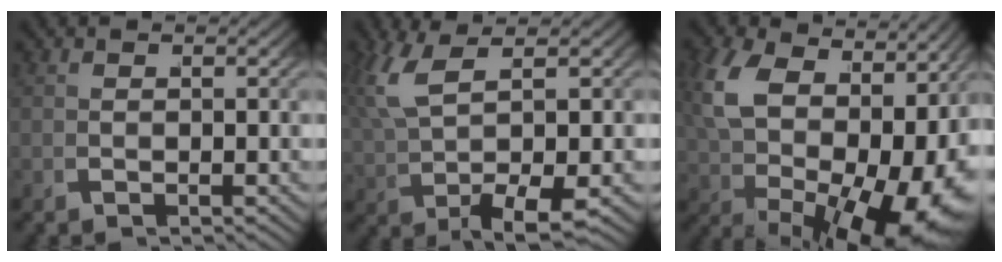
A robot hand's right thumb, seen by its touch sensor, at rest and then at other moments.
{"total": 5.2, "force": [1.0, 2.1, 4.7], "torque": [-0.111, -0.007, 0.035]}
{"total": 14.9, "force": [0.6, 9.6, 11.3], "torque": [-0.224, -0.037, 0.033]}